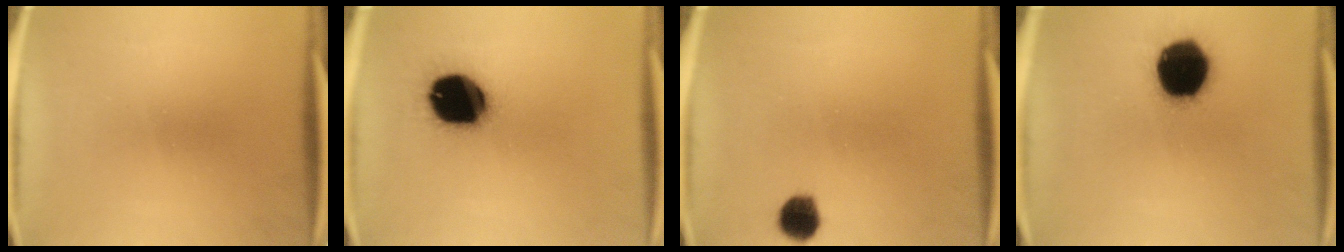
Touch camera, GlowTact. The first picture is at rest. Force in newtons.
{"total": 19.8}
{"total": 5.1}
{"total": 19.1}